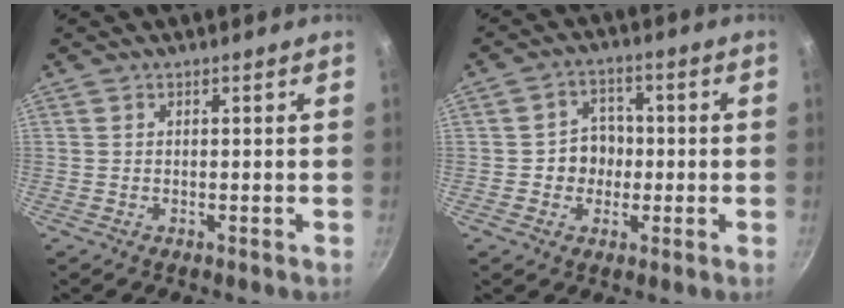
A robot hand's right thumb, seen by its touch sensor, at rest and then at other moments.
{"total": 6.0, "force": [-0.6, 5.4, 2.6], "torque": [0.002, 0.014, -0.015]}